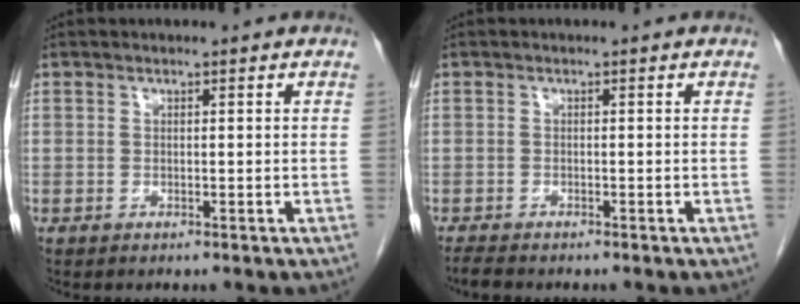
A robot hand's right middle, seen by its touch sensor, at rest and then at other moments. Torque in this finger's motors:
{"motor_torque": [0.14, -0.08, -0.03, 0.01]}